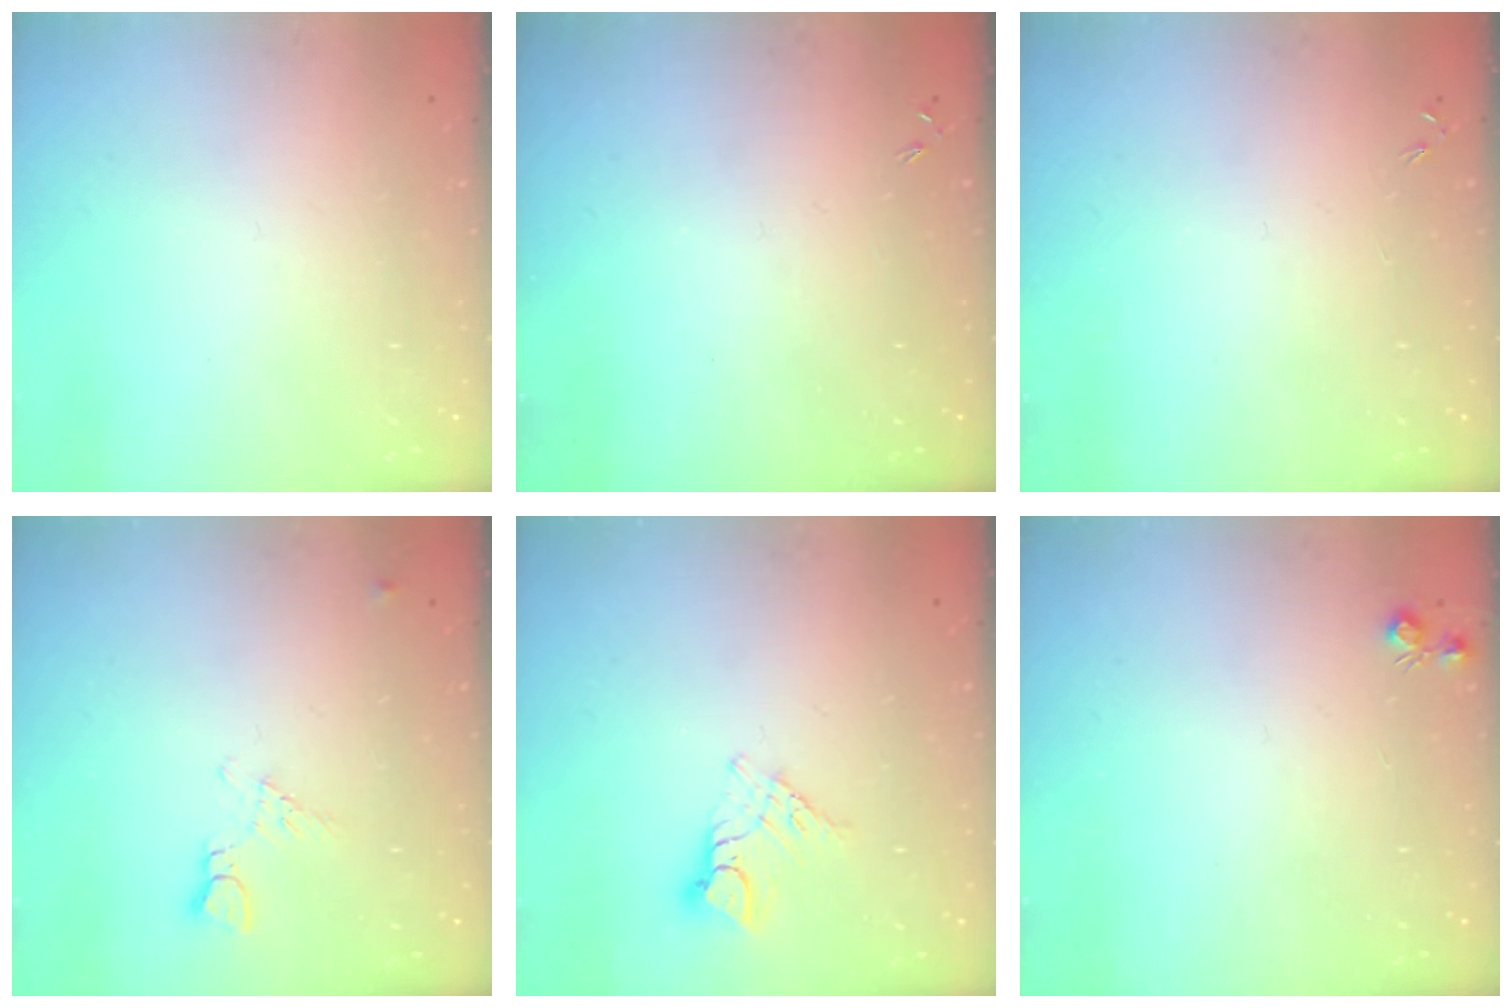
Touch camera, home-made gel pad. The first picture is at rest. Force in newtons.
{"total": 0.0}
{"total": 0.0}
{"total": 3.7, "press": 3.6, "slide": 0.5}
{"total": 8.8, "press": 8.8, "slide": 0.6}
{"total": 4.7, "press": 4.7, "slide": 0.7}